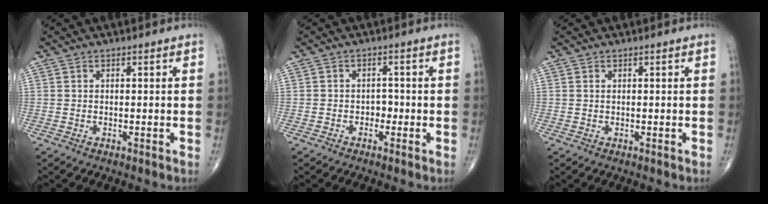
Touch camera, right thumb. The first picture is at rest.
{"total": 1.8, "force": [-0.7, 1.4, 0.9], "torque": [0.000, 0.007, -0.017]}
{"total": 0.0}